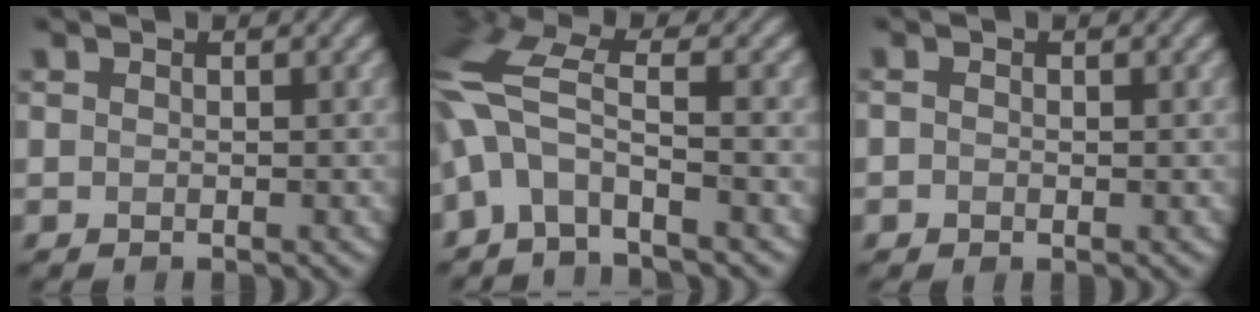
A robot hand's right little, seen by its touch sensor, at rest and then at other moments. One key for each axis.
{"total": 6.3, "fx": -2.0, "fy": 2.6, "fz": 5.4, "tx": -0.122, "ty": 0.013, "tz": -0.059}
{"total": 1.0, "fx": -0.2, "fy": 0.6, "fz": 0.8, "tx": -0.015, "ty": -0.001, "tz": -0.006}